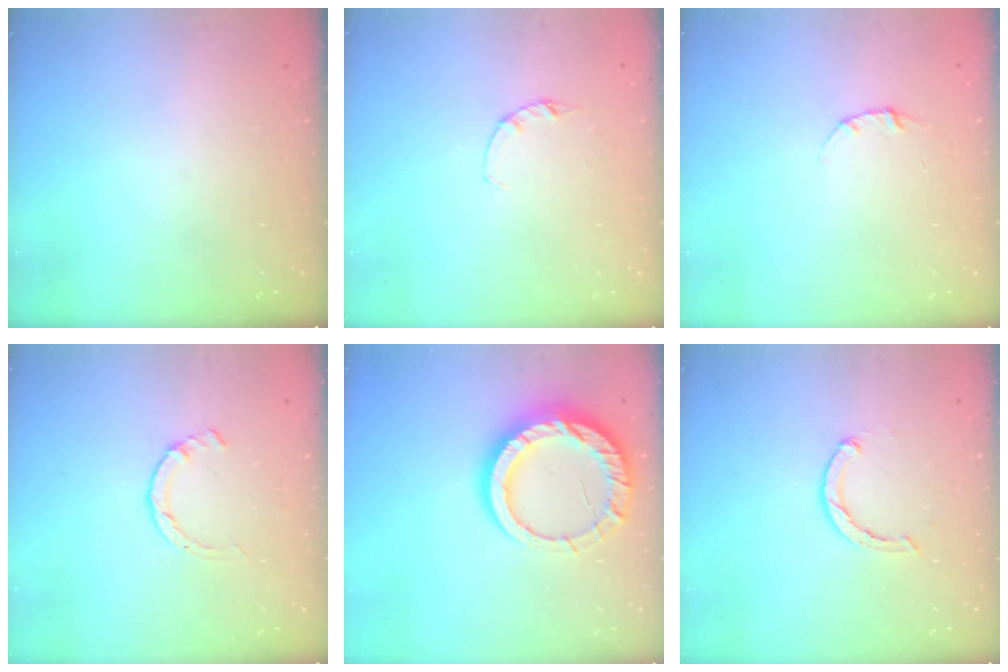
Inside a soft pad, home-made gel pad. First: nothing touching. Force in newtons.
{"total": 1.2, "press": 1.1, "slide": 0.3}
{"total": 3.3, "press": 3.2, "slide": 0.3}
{"total": 1.4, "press": 1.3, "slide": 0.3}
{"total": 16.0, "press": 15.9, "slide": 1.4}
{"total": 1.9, "press": 1.9, "slide": 0.3}